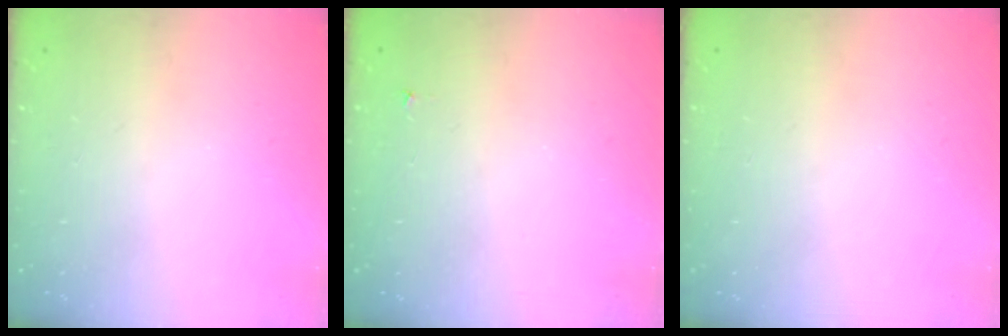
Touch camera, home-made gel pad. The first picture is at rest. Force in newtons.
{"total": 2.6, "press": 2.5, "slide": 0.4}
{"total": 0.0}